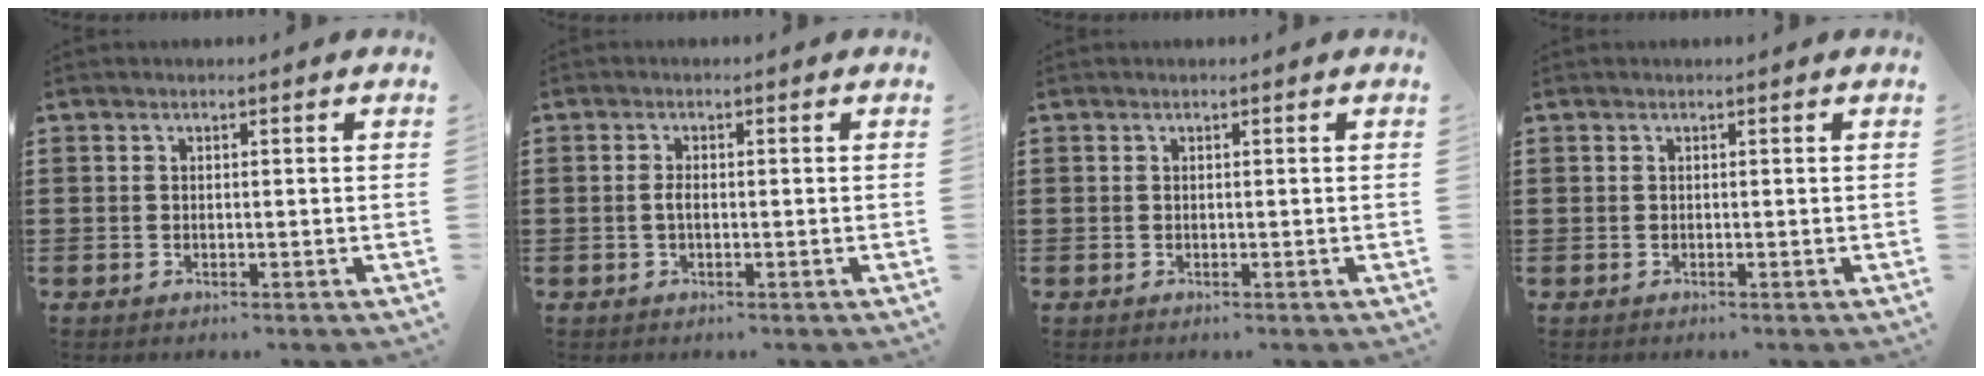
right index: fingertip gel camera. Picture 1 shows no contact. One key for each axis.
{"total": 1.5, "fx": -0.3, "fy": 0.6, "fz": 1.4, "tx": -0.034, "ty": -0.002, "tz": -0.008}
{"total": 0.0}
{"total": 0.0}